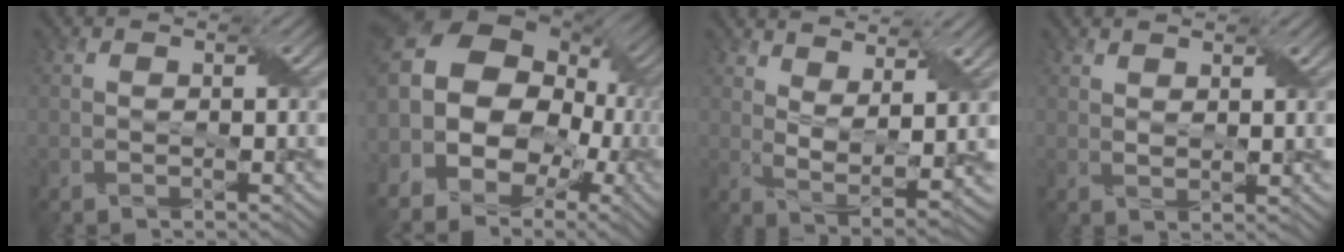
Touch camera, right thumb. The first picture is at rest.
{"total": 17.1, "force": [-0.3, 13.6, 10.4], "torque": [-0.235, 0.000, -0.012]}
{"total": 8.5, "force": [5.3, 2.0, 6.3], "torque": [-0.125, -0.002, 0.092]}
{"total": 2.1, "force": [1.6, 0.7, 1.1], "torque": [-0.023, -0.002, 0.036]}